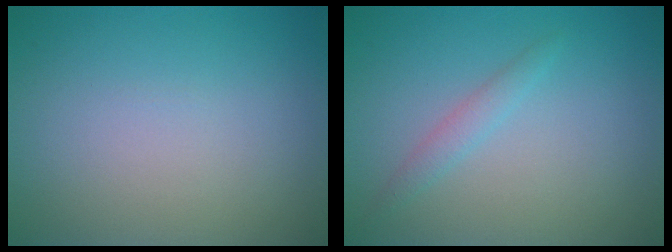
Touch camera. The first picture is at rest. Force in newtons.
{"total": 1.3, "press": 1.3, "slide": 0.1}